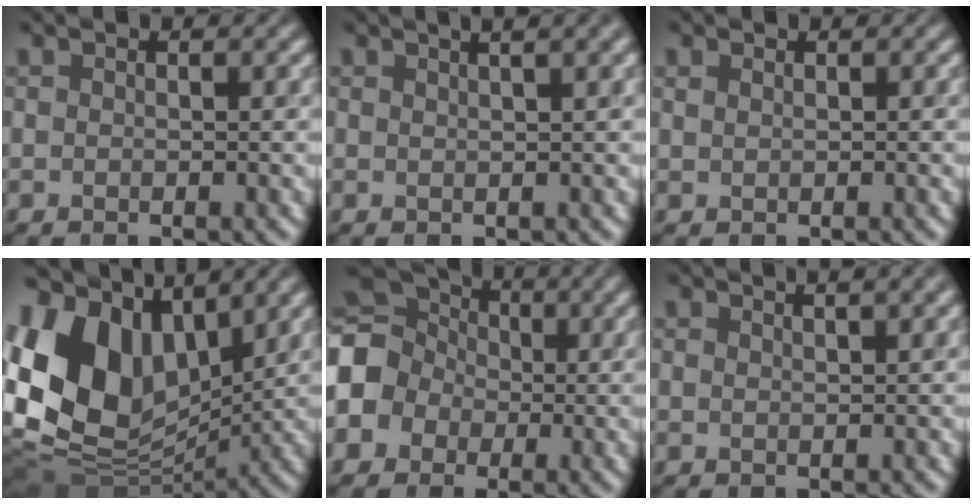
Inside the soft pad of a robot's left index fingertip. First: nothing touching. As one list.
[{"total": 4.8, "force": [2.7, 1.8, 3.5], "torque": [-0.025, 0.037, 0.013]}, {"total": 0.5, "force": [0.4, 0.4, -0.1], "torque": [0.001, 0.000, 0.008]}, {"total": 13.2, "force": [2.5, 8.9, 9.4], "torque": [-0.219, 0.013, 0.034]}, {"total": 11.5, "force": [-1.1, 10.3, 5.0], "torque": [-0.121, 0.012, -0.068]}, {"total": 2.0, "force": [1.2, 0.5, 1.5], "torque": [-0.011, 0.004, 0.014]}]